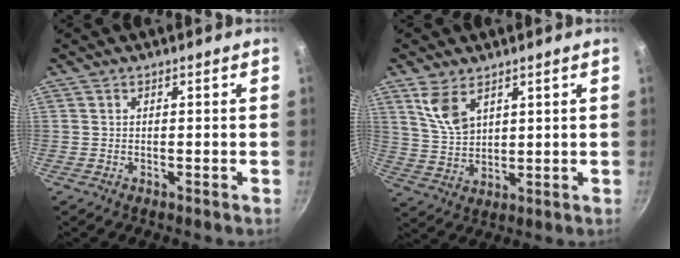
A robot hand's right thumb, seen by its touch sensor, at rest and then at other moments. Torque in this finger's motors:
{"motor_torque": [-0.01, 0.06, -0.29, 0.38, 0.04]}